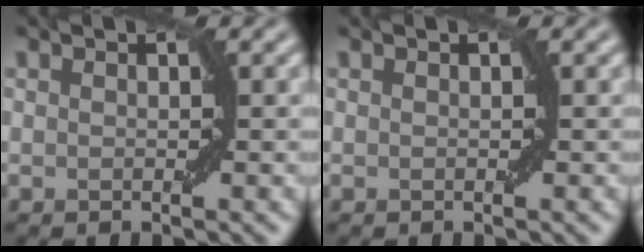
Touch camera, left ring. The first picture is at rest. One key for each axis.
{"total": 0.0}